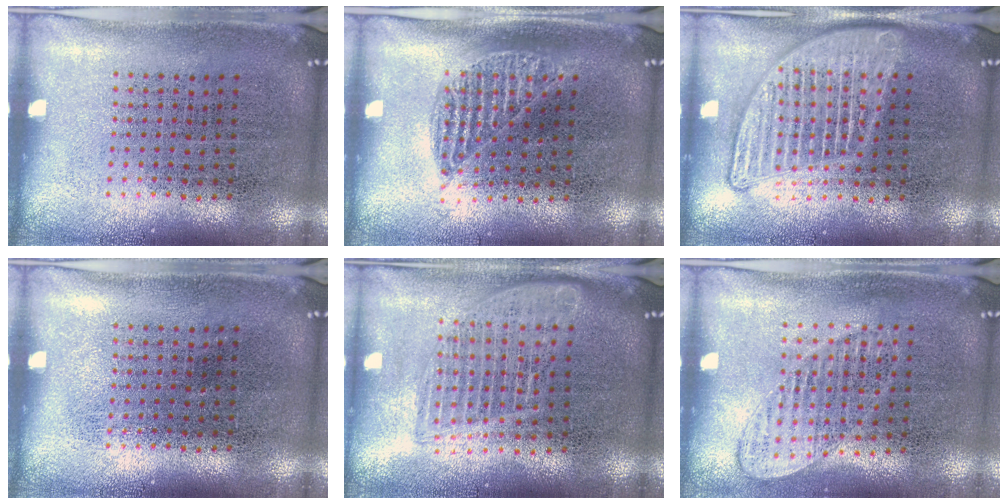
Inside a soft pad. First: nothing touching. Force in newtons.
{"total": 1.0, "press": 0.8, "slide": 0.4}
{"total": 2.8, "press": 2.8, "slide": 0.2}
{"total": 0.0}
{"total": 1.6, "press": 1.5, "slide": 0.8}
{"total": 1.0, "press": 1.0, "slide": 0.2}